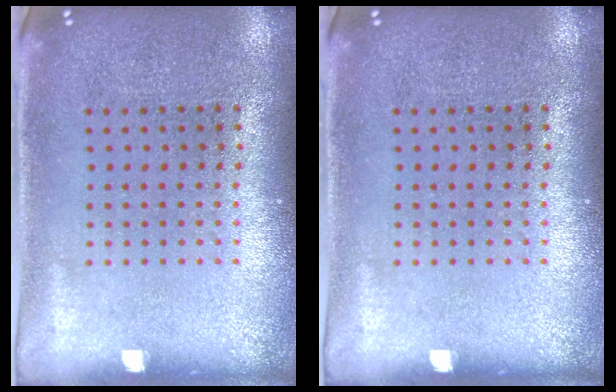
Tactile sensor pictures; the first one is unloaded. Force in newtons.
{"total": 0.0}